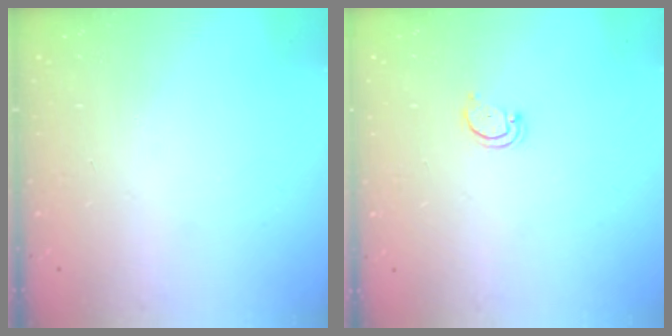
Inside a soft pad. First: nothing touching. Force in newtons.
{"total": 2.2, "press": 2.2, "slide": 0.4}